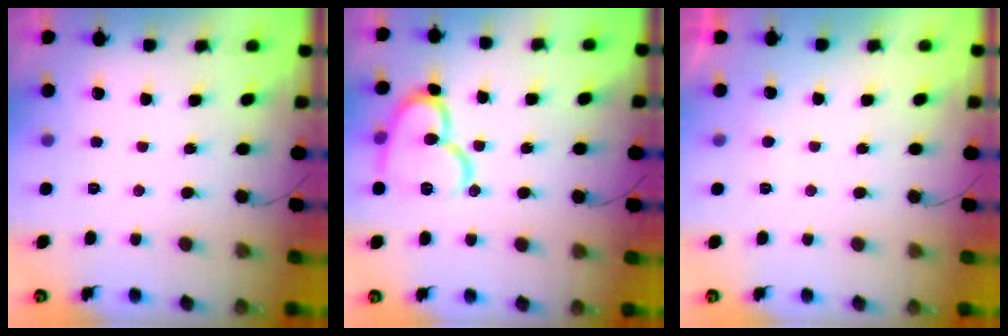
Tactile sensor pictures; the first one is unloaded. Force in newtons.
{"total": 15.3, "press": 15.2, "slide": 1.5}
{"total": 3.0, "press": 2.9, "slide": 0.4}